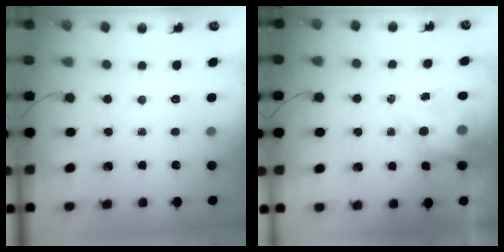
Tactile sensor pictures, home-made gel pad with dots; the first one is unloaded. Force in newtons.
{"total": 6.8, "press": 6.5, "slide": 1.9}